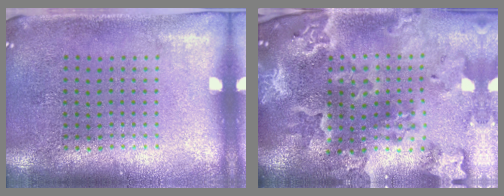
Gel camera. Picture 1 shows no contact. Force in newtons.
{"total": 4.7, "press": 3.8, "slide": 2.8}